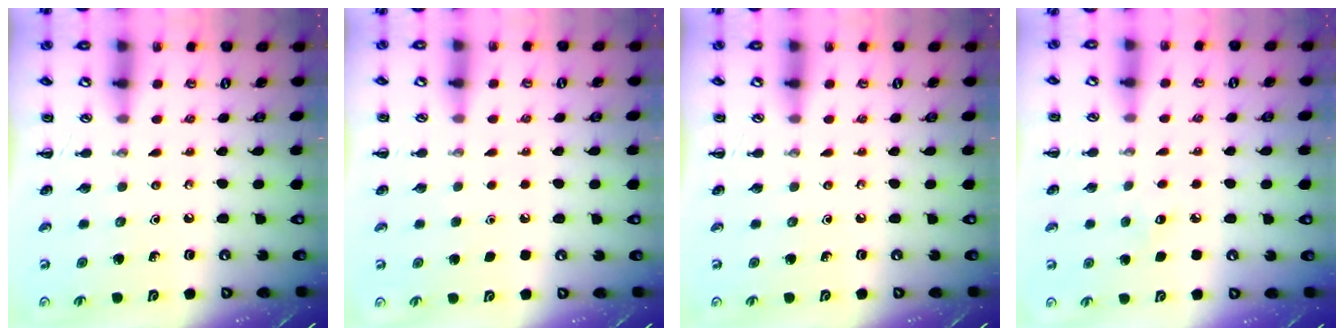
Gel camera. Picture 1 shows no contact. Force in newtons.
{"total": 1.7, "press": 1.7, "slide": 0.1}
{"total": 0.0}
{"total": 5.1, "press": 5.0, "slide": 1.2}